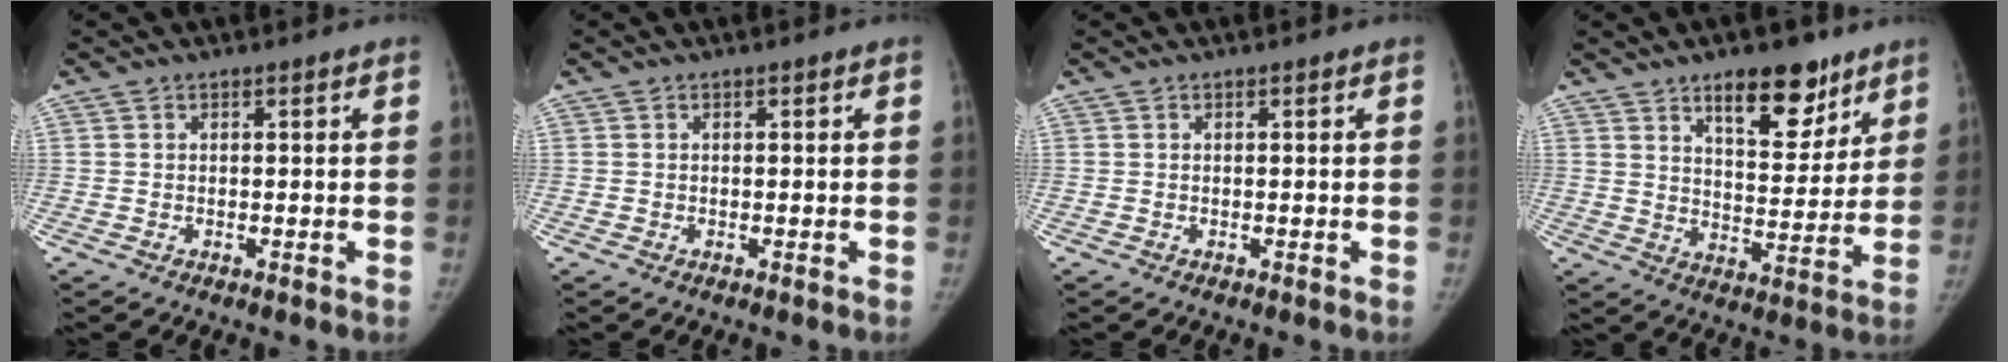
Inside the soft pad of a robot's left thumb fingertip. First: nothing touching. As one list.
[{"total": 0.0}, {"total": 0.0}, {"total": 13.1, "force": [8.5, 5.8, 8.2], "torque": [-0.076, -0.051, 0.130]}]